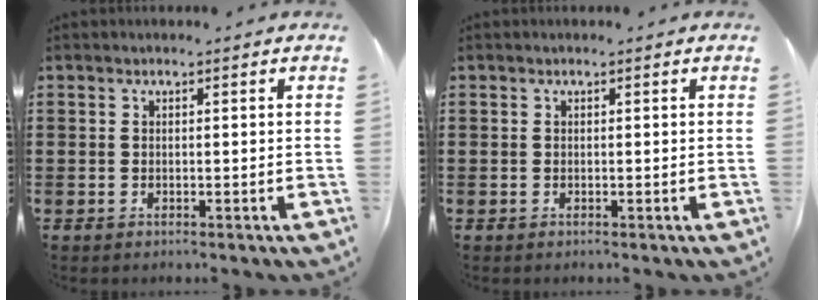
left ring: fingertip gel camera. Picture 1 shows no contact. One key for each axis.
{"total": 0.0}